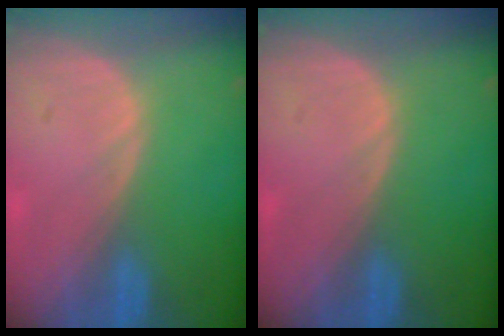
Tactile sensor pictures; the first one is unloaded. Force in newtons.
{"total": 0.0}